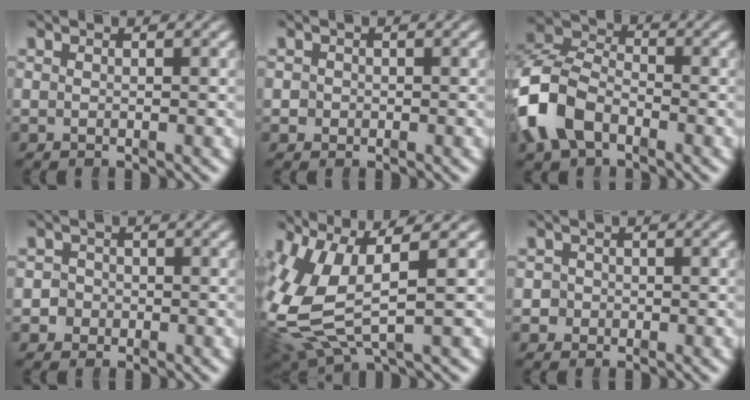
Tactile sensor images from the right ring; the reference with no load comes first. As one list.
[{"total": 1.9, "force": [-0.4, 1.8, 0.2], "torque": [-0.012, -0.005, -0.009]}, {"total": 7.7, "force": [-2.2, 6.0, 4.2], "torque": [-0.109, -0.012, -0.041]}, {"total": 4.0, "force": [-0.8, 3.8, 0.7], "torque": [-0.027, -0.012, -0.020]}, {"total": 9.2, "force": [-0.1, 6.2, 6.8], "torque": [-0.175, -0.026, 0.011]}, {"total": 3.4, "force": [-0.6, 3.3, 0.5], "torque": [-0.023, -0.008, -0.016]}]